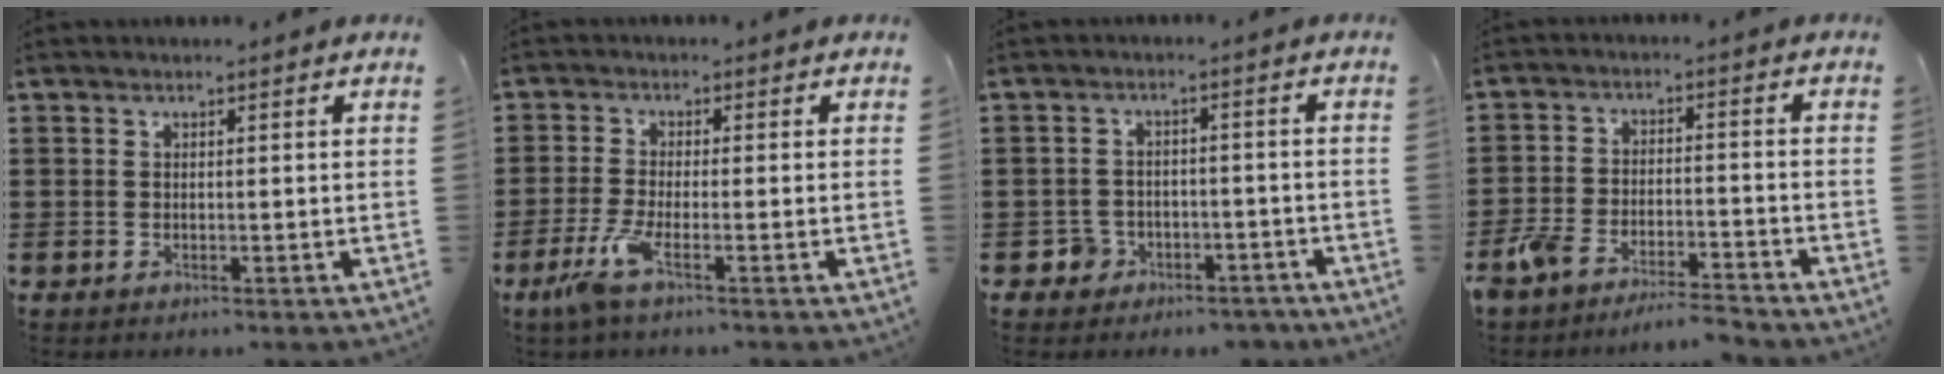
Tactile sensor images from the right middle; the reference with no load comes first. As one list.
[{"total": 4.3, "force": [-2.1, 0.4, 3.7], "torque": [-0.091, -0.014, -0.044]}, {"total": 3.2, "force": [-2.6, 1.8, 0.2], "torque": [-0.012, 0.006, -0.056]}, {"total": 6.1, "force": [-5.8, 0.8, 1.7], "torque": [-0.054, -0.001, -0.119]}]